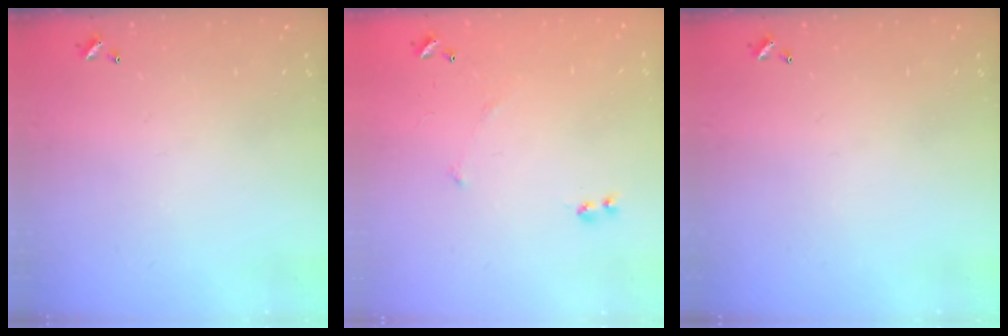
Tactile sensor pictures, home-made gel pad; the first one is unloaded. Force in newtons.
{"total": 5.7, "press": 5.7, "slide": 0.8}
{"total": 0.0}